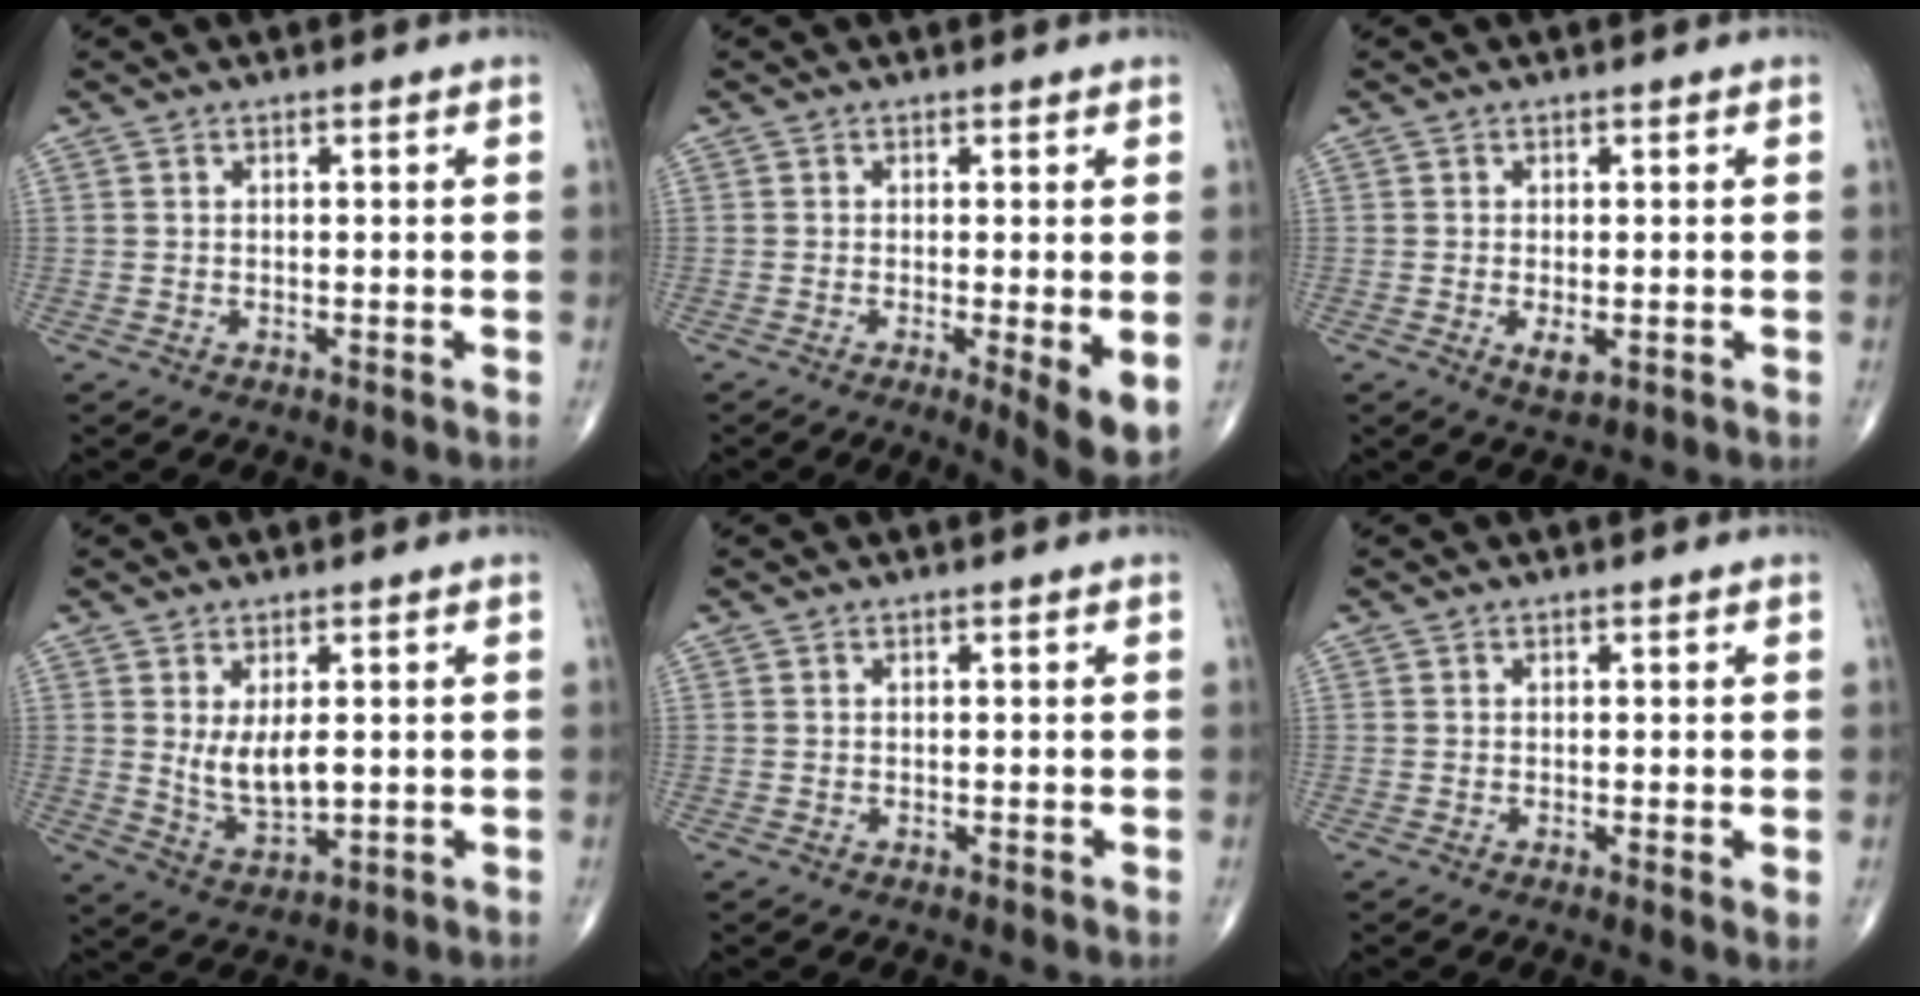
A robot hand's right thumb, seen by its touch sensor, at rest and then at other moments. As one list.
[{"total": 5.6, "force": [-1.1, 0.9, 5.4], "torque": [-0.087, -0.018, -0.022]}, {"total": 2.6, "force": [-0.6, 1.2, 2.3], "torque": [-0.038, -0.006, -0.008]}, {"total": 6.9, "force": [0.9, 3.3, 6.0], "torque": [-0.099, -0.021, 0.028]}, {"total": 0.0}, {"total": 1.6, "force": [0.0, 0.2, 1.6], "torque": [-0.029, -0.006, -0.002]}]